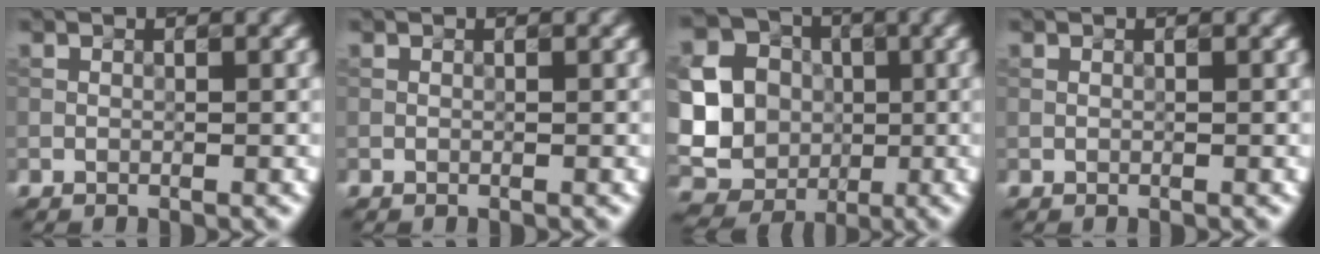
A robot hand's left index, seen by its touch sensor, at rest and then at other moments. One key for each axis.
{"total": 0.0}
{"total": 13.1, "fx": 0.0, "fy": 12.0, "fz": 5.2, "tx": -0.139, "ty": -0.002, "tz": -0.007}
{"total": 0.0}